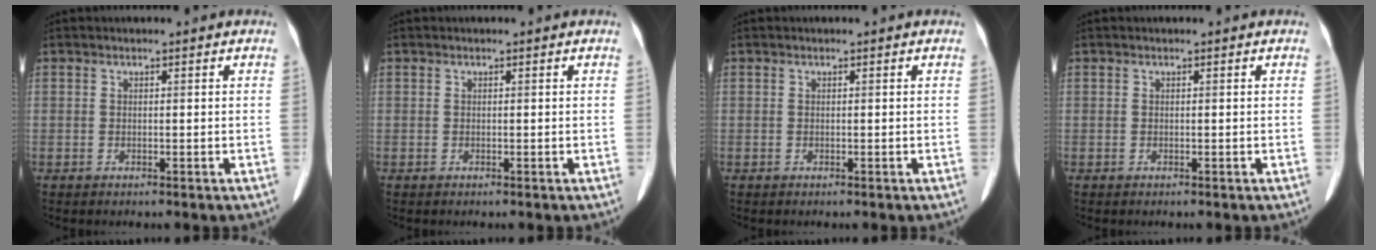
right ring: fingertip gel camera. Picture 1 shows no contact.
{"total": 0.0}
{"total": 0.0}
{"total": 0.0}